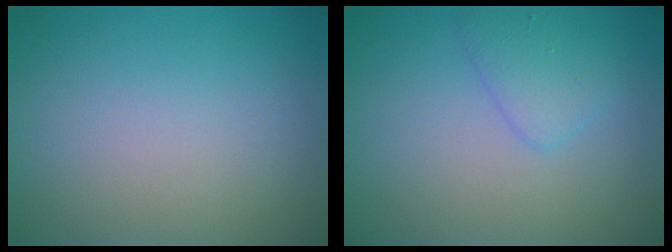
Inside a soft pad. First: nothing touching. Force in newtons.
{"total": 2.3, "press": 2.2, "slide": 0.1}